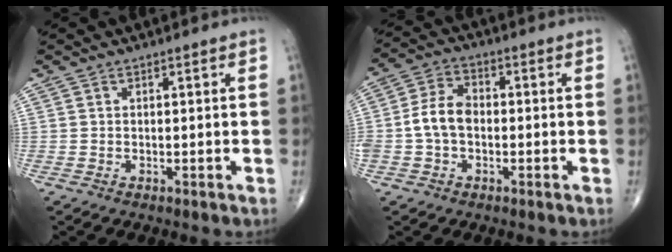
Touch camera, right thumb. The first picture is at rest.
{"total": 7.2, "force": [-1.0, 4.9, 5.2], "torque": [-0.099, 0.023, -0.026]}